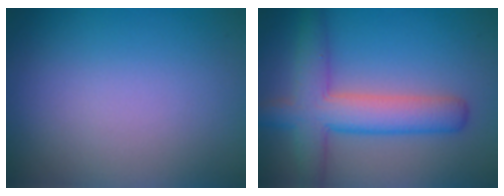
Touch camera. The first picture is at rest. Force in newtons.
{"total": 6.1, "press": 6.1, "slide": 0.3}